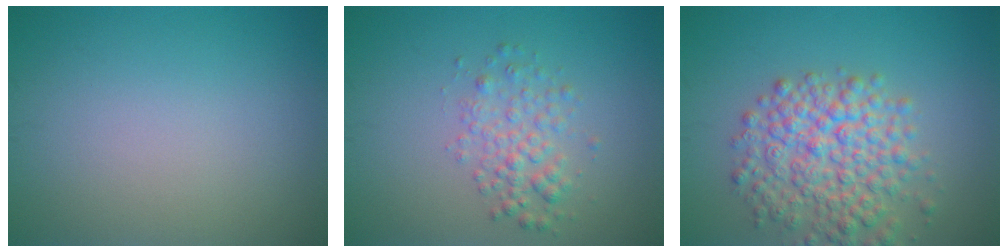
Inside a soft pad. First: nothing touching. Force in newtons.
{"total": 2.6, "press": 2.6, "slide": 0.1}
{"total": 6.4, "press": 6.4, "slide": 0.3}